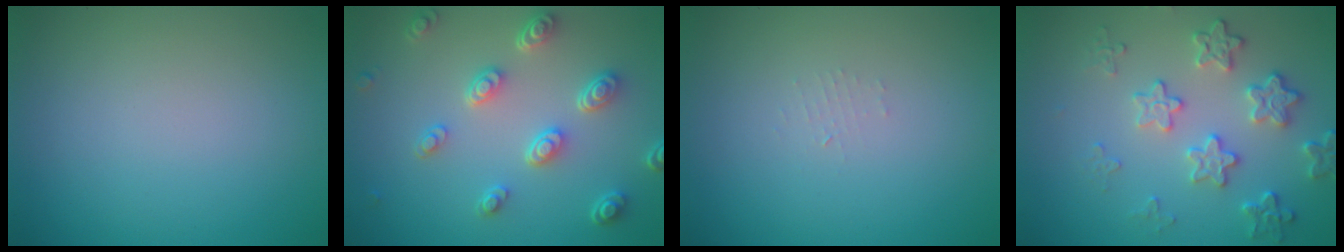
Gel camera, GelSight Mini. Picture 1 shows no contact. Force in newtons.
{"total": 4.5, "press": 3.4, "slide": 3.0}
{"total": 0.7, "press": 0.7, "slide": 0.1}
{"total": 4.1, "press": 3.6, "slide": 2.0}